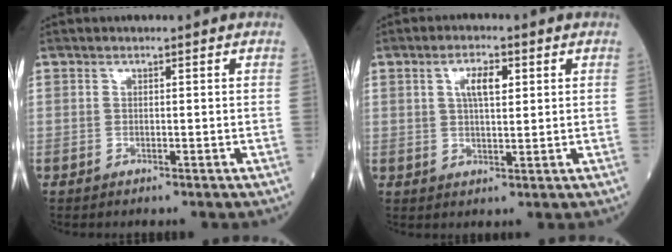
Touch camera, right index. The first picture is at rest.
{"total": 4.4, "force": [1.6, 1.5, 3.9], "torque": [-0.071, 0.005, 0.026]}